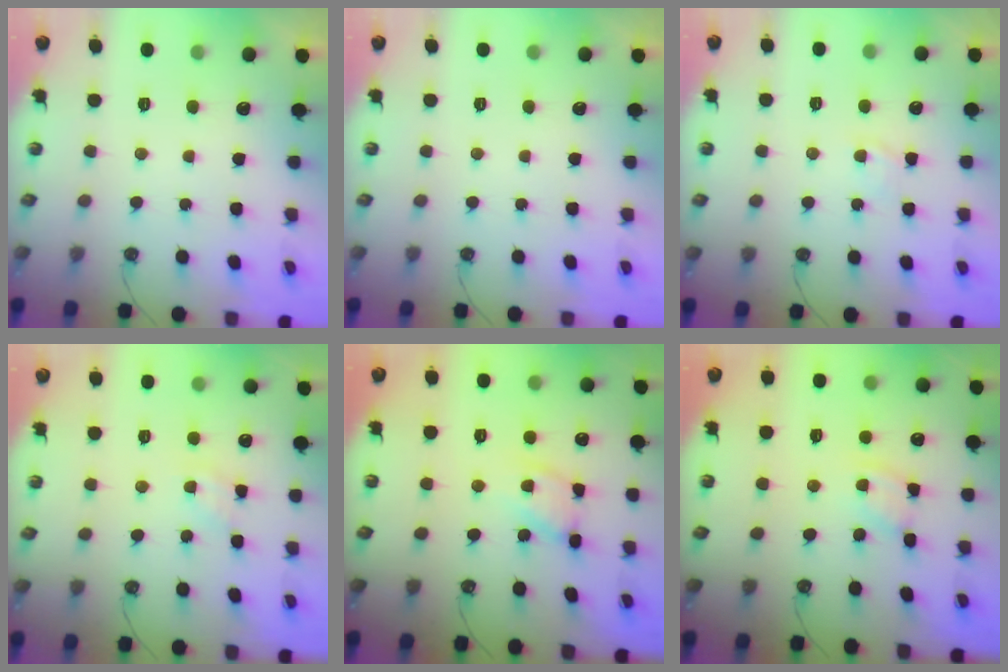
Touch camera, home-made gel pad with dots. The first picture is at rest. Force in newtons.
{"total": 0.0}
{"total": 3.3, "press": 3.3, "slide": 0.4}
{"total": 2.6, "press": 2.6, "slide": 0.4}
{"total": 9.9, "press": 9.9, "slide": 0.8}
{"total": 2.5, "press": 2.4, "slide": 0.3}